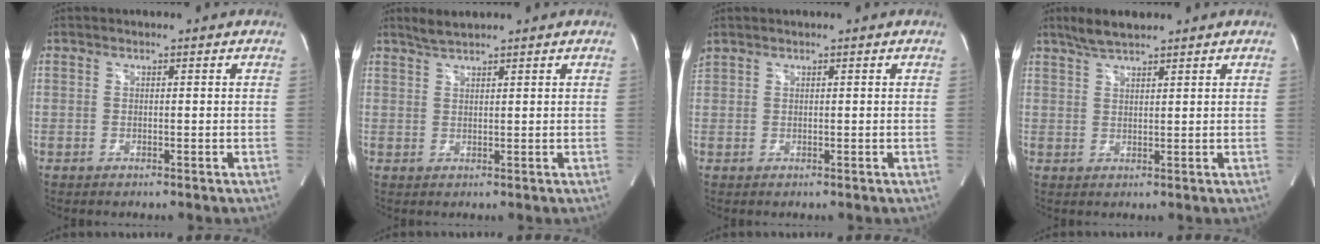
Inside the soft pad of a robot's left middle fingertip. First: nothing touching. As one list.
[{"total": 2.5, "force": [2.3, -0.1, 0.9], "torque": [-0.025, 0.007, 0.046]}, {"total": 1.2, "force": [1.1, 0.2, 0.5], "torque": [-0.029, 0.023, 0.030]}, {"total": 4.4, "force": [3.7, 0.6, 2.3], "torque": [-0.055, 0.011, 0.072]}]